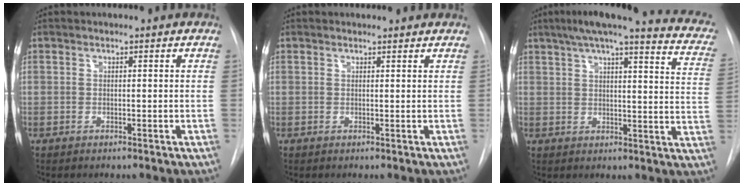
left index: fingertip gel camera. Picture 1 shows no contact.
{"total": 2.1, "force": [2.0, 0.5, 0.1], "torque": [-0.009, 0.006, 0.023]}
{"total": 21.3, "force": [17.2, 3.0, 12.3], "torque": [-0.161, -0.004, 0.193]}